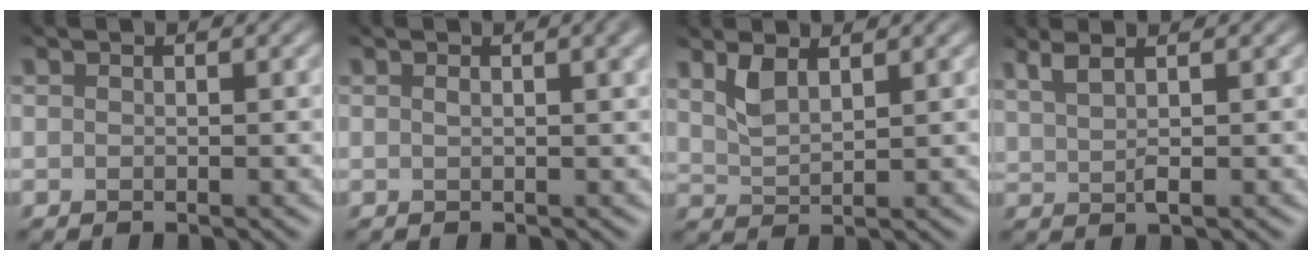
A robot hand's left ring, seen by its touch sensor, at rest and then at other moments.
{"total": 2.9, "force": [0.8, 1.3, 2.5], "torque": [-0.020, 0.005, 0.015]}
{"total": 2.1, "force": [1.6, 0.2, 1.4], "torque": [-0.036, -0.001, 0.037]}
{"total": 2.4, "force": [1.4, 0.1, 1.9], "torque": [-0.041, 0.003, 0.038]}